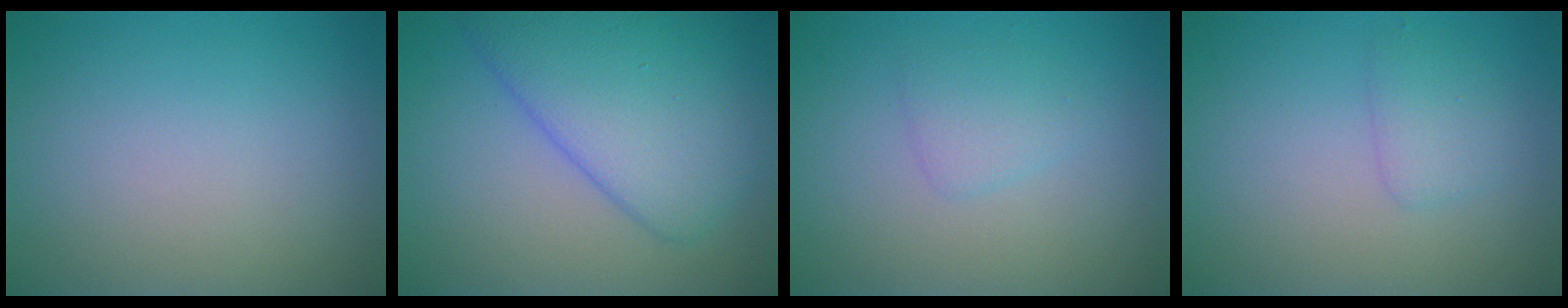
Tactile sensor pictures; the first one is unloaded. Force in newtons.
{"total": 7.2, "press": 7.2, "slide": 0.1}
{"total": 1.6, "press": 1.6, "slide": 0.0}
{"total": 1.6, "press": 1.6, "slide": 0.1}